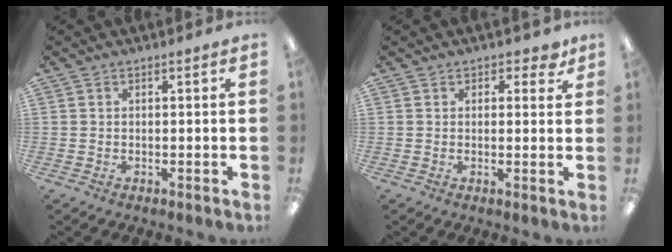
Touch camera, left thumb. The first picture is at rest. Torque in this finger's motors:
{"motor_torque": [-0.06, -0.02, -0.42, -0.01, -0.04]}